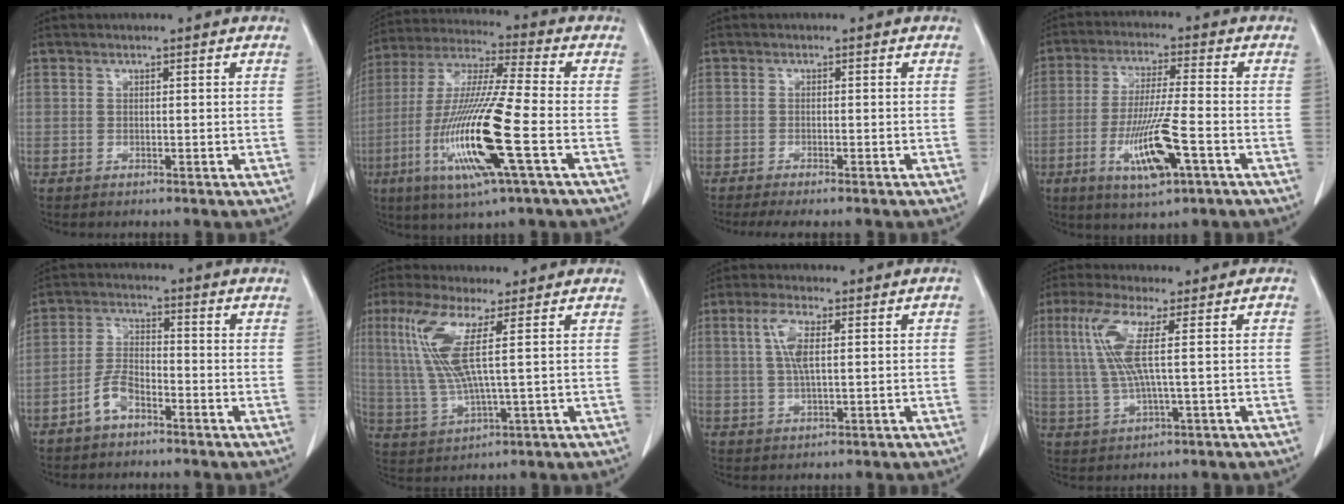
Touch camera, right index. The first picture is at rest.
{"total": 17.7, "force": [-5.3, 0.4, 16.9], "torque": [-0.349, -0.019, -0.101]}
{"total": 4.7, "force": [-4.0, 0.3, 2.5], "torque": [-0.031, -0.008, -0.059]}
{"total": 10.8, "force": [-4.0, 0.8, 10.1], "torque": [-0.192, -0.014, -0.069]}
{"total": 5.2, "force": [-3.2, 2.4, 3.3], "torque": [-0.072, 0.009, -0.064]}
{"total": 9.3, "force": [2.6, 0.6, 8.9], "torque": [-0.215, 0.002, 0.052]}
{"total": 5.8, "force": [0.9, 1.5, 5.6], "torque": [-0.112, 0.017, 0.021]}
{"total": 8.6, "force": [1.5, 0.7, 8.4], "torque": [-0.188, 0.016, 0.031]}